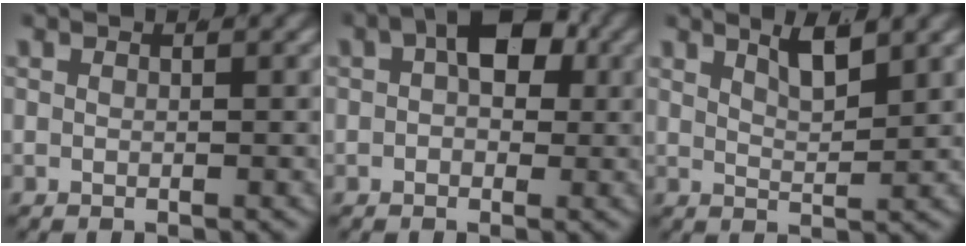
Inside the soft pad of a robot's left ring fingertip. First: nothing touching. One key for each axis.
{"total": 4.4, "fx": 1.1, "fy": 2.3, "fz": 3.5, "tx": -0.051, "ty": -0.004, "tz": 0.020}
{"total": 3.0, "fx": 2.4, "fy": 0.1, "fz": 1.9, "tx": -0.032, "ty": -0.011, "tz": 0.049}